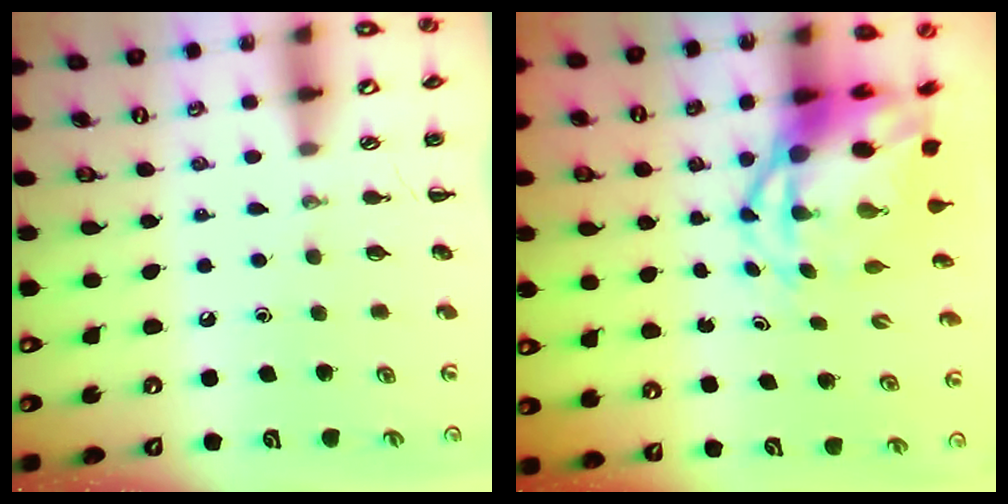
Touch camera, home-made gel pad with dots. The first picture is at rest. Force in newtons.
{"total": 9.0, "press": 8.8, "slide": 2.1}